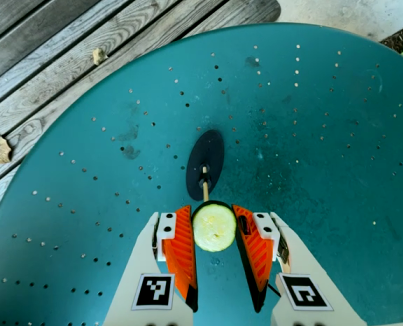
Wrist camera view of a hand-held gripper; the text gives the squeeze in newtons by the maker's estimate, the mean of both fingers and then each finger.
{"total": 11.3, "left": 11.7, "right": 11.0}